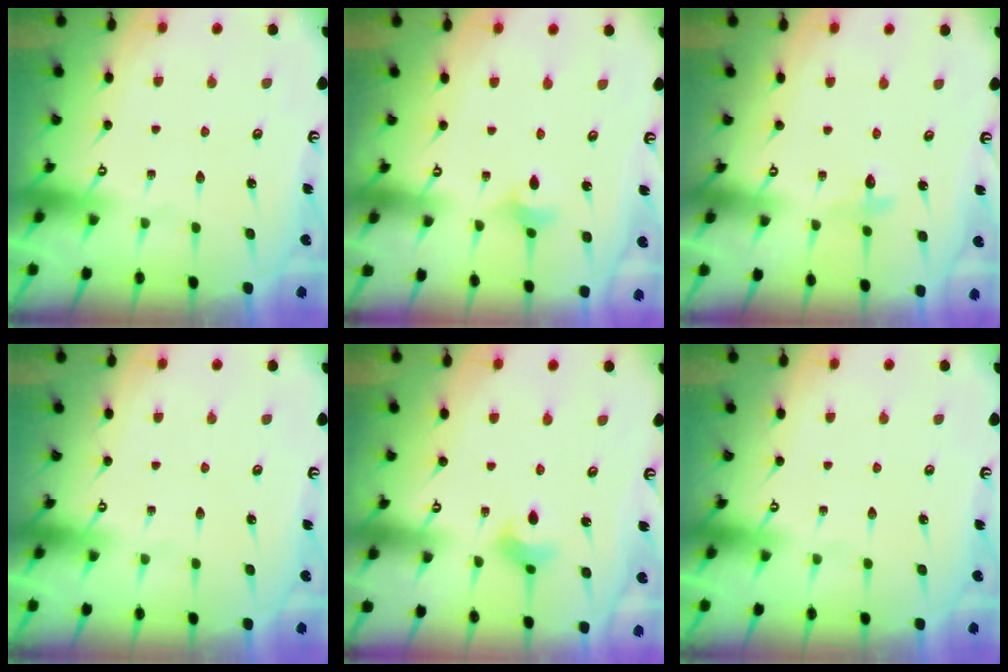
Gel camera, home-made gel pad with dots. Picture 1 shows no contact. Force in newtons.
{"total": 3.2, "press": 3.1, "slide": 0.6}
{"total": 3.0, "press": 2.9, "slide": 0.3}
{"total": 0.0}
{"total": 6.3, "press": 6.1, "slide": 1.7}
{"total": 0.0}